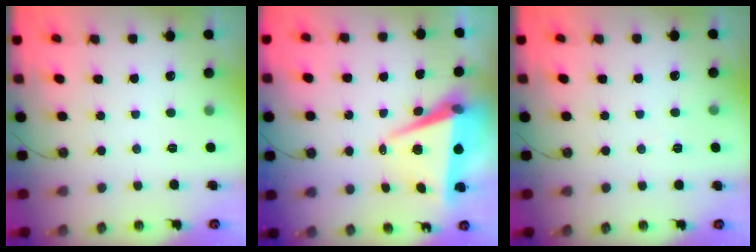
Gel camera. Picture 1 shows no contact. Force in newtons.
{"total": 8.0, "press": 6.8, "slide": 4.1}
{"total": 3.9, "press": 2.3, "slide": 3.2}